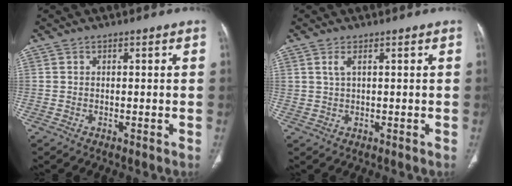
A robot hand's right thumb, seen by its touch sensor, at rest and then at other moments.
{"total": 1.8, "force": [0.8, 0.6, 1.4], "torque": [-0.036, 0.001, 0.023]}